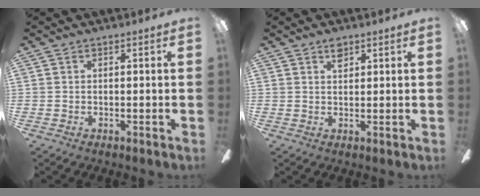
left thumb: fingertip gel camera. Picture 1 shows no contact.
{"total": 2.5, "force": [1.7, 1.2, 1.2], "torque": [-0.012, -0.006, 0.028]}